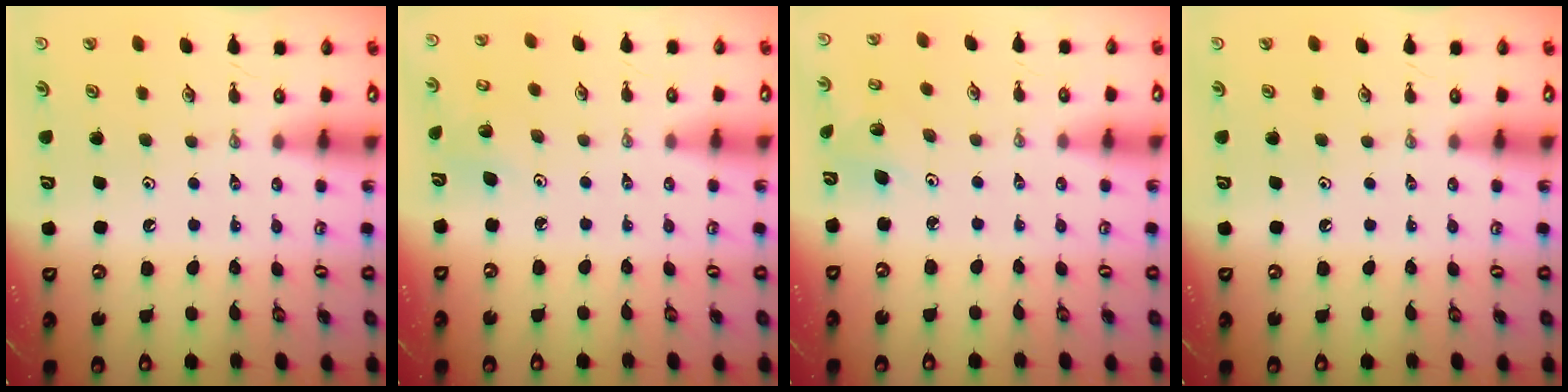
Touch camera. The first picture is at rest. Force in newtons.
{"total": 3.8, "press": 3.7, "slide": 0.4}
{"total": 2.7, "press": 2.7, "slide": 0.2}
{"total": 0.0}